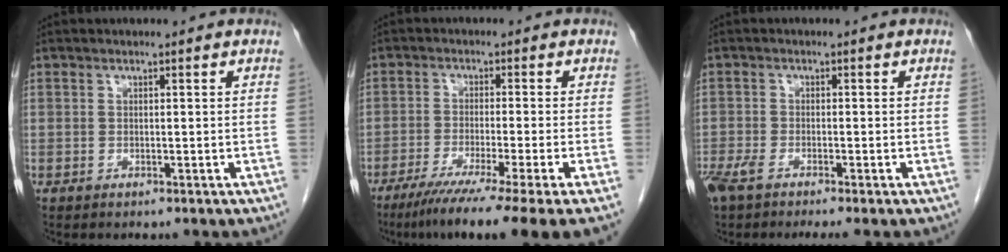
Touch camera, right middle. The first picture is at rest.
{"total": 13.8, "force": [-9.9, -1.9, 9.5], "torque": [-0.122, -0.042, -0.149]}
{"total": 5.1, "force": [-3.8, 0.7, 3.4], "torque": [-0.061, -0.012, -0.067]}